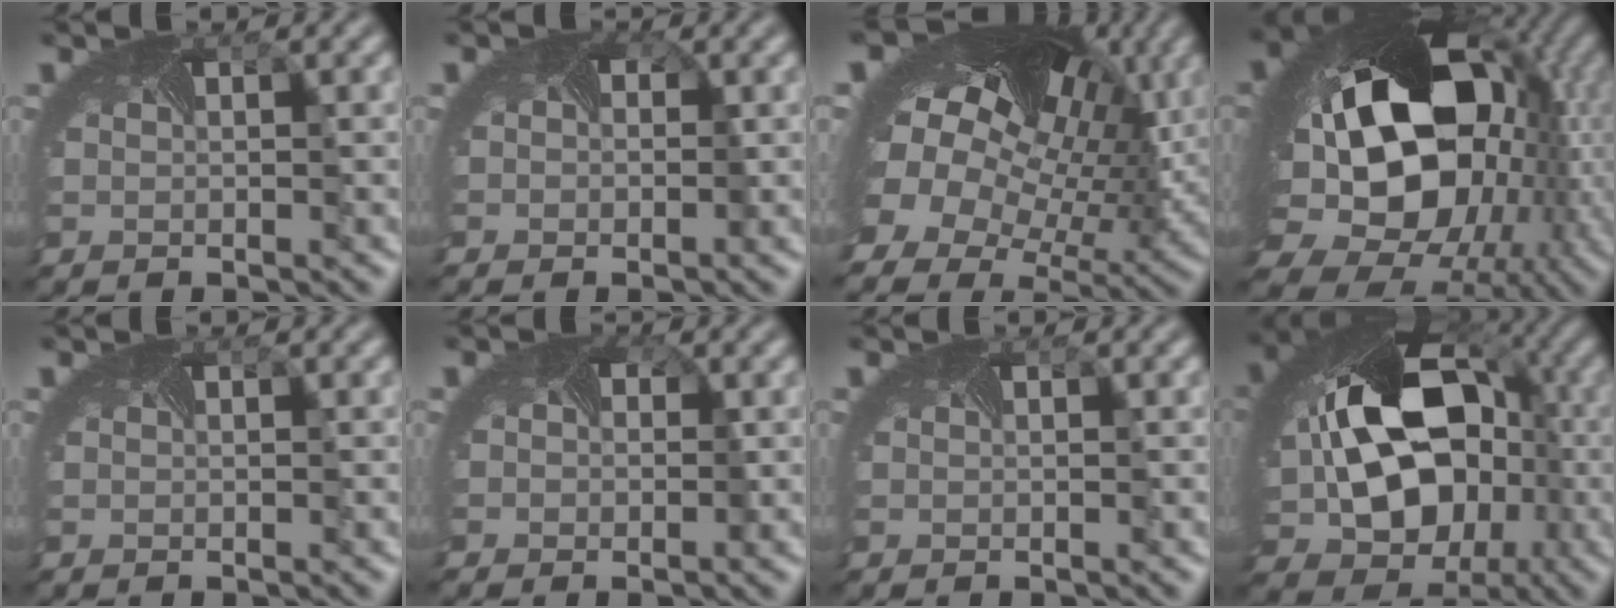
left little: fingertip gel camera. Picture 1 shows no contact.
{"total": 1.2, "force": [0.3, 0.8, 0.8], "torque": [-0.030, -0.003, 0.011]}
{"total": 16.8, "force": [3.2, 11.2, 12.1], "torque": [-0.245, 0.004, 0.069]}
{"total": 19.8, "force": [-0.2, 14.9, 13.0], "torque": [-0.242, -0.054, 0.023]}
{"total": 0.0}
{"total": 1.6, "force": [0.4, 1.2, 1.0], "torque": [-0.034, -0.003, 0.014]}
{"total": 0.0}
{"total": 14.4, "force": [-0.5, 11.4, 8.8], "torque": [-0.141, -0.020, 0.014]}